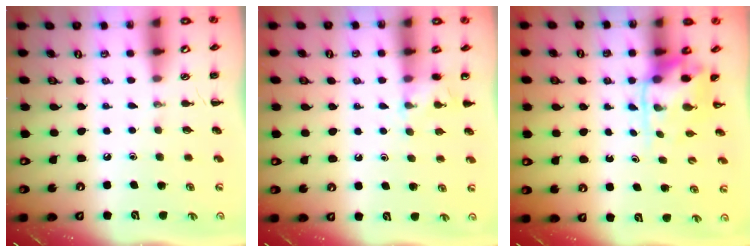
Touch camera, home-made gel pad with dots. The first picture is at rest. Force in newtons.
{"total": 5.6, "press": 5.4, "slide": 1.4}
{"total": 4.0, "press": 3.9, "slide": 0.8}